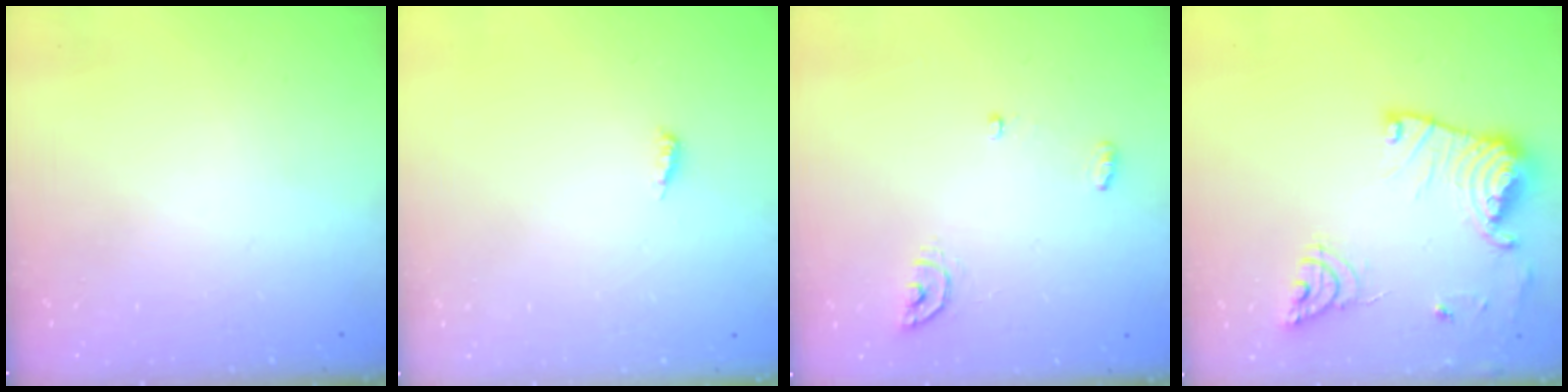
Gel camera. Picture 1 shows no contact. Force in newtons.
{"total": 3.9, "press": 3.9, "slide": 0.4}
{"total": 4.8, "press": 4.8, "slide": 0.4}
{"total": 17.8, "press": 17.8, "slide": 1.6}